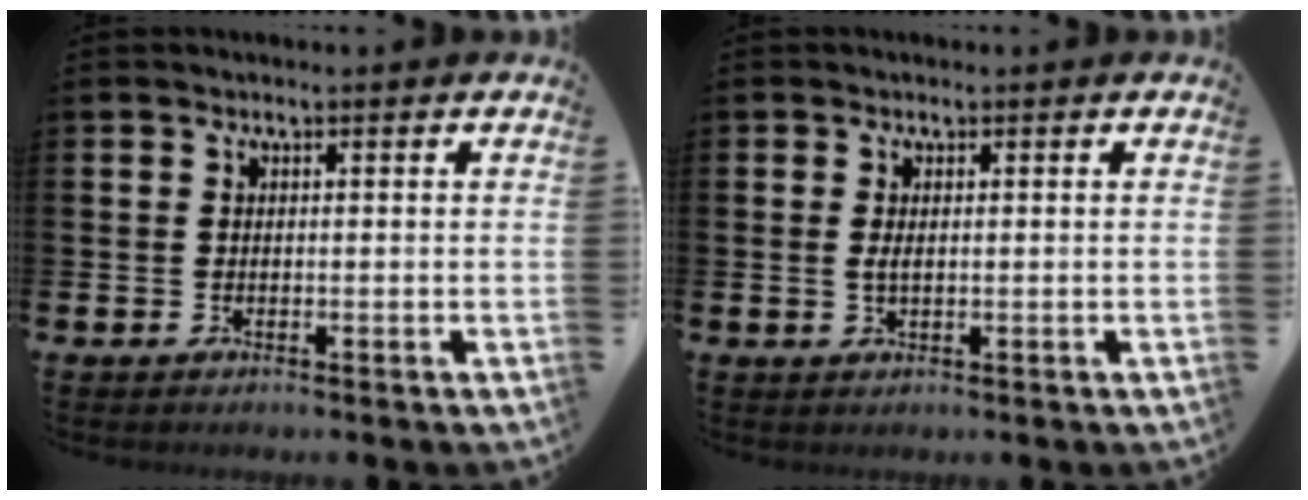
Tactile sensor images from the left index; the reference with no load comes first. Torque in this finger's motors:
{"motor_torque": [0.41, 0.05, 0.03, 0.04]}